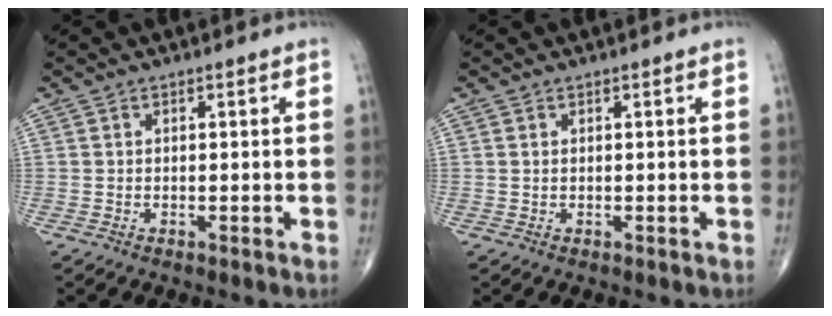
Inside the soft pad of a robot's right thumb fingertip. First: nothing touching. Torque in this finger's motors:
{"motor_torque": [-0.18, 0.05, -0.21, 0.02, 0.03]}